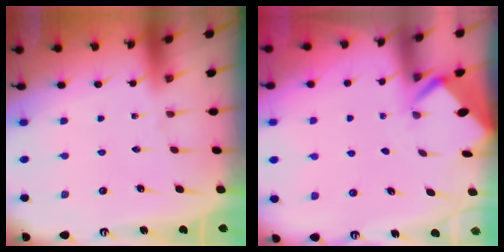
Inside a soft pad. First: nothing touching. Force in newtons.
{"total": 2.5, "press": 2.5, "slide": 0.1}